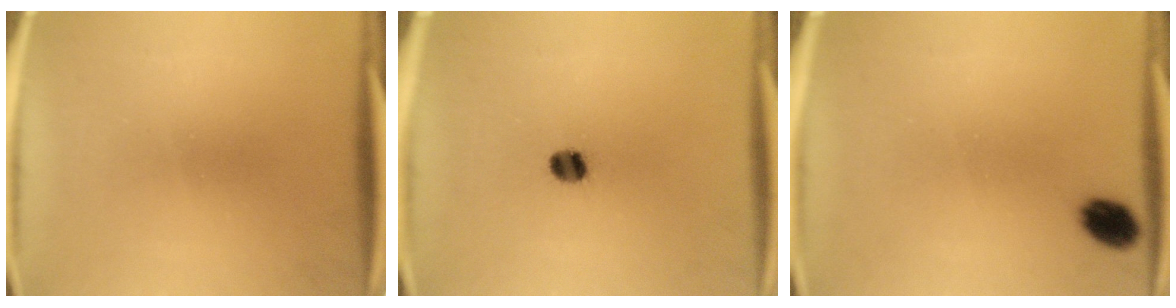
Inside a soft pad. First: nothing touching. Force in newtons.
{"total": 3.5}
{"total": 4.7}